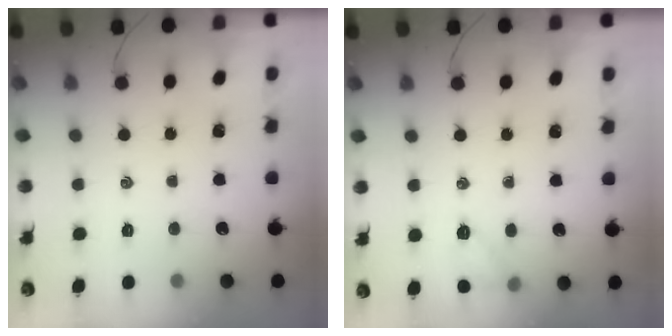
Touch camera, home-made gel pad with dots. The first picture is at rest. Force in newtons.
{"total": 7.4, "press": 7.2, "slide": 1.6}